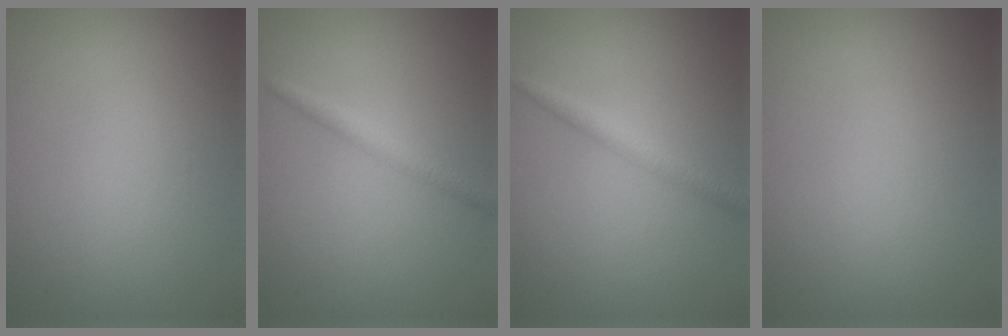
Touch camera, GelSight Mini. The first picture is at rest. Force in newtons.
{"total": 1.9, "press": 1.9, "slide": 0.0}
{"total": 2.2, "press": 2.2, "slide": 0.0}
{"total": 0.0}